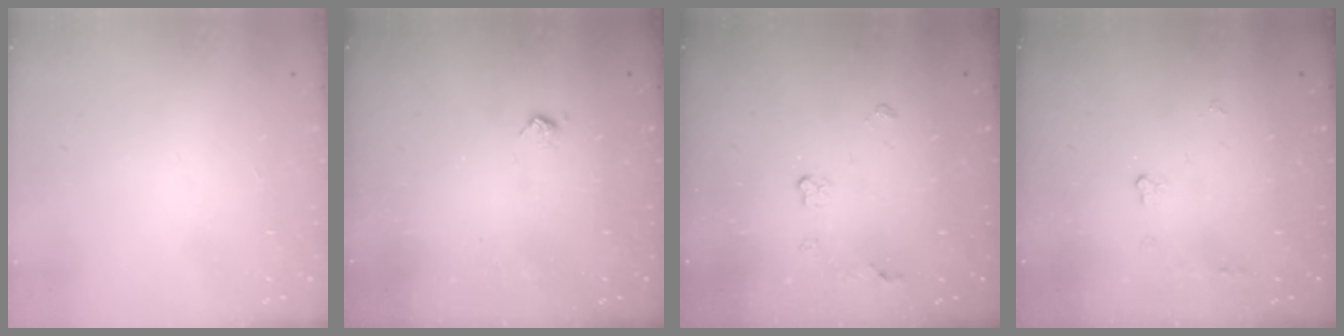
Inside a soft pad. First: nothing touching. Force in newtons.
{"total": 3.9, "press": 3.8, "slide": 0.7}
{"total": 3.9, "press": 3.8, "slide": 0.6}
{"total": 3.6, "press": 3.6, "slide": 0.1}